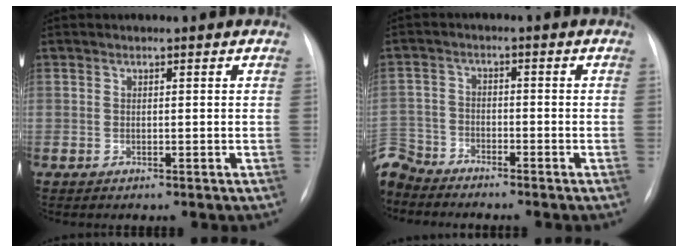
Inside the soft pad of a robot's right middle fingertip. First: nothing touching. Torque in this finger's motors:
{"motor_torque": [0.55, -0.81, 0.28, 0.01]}